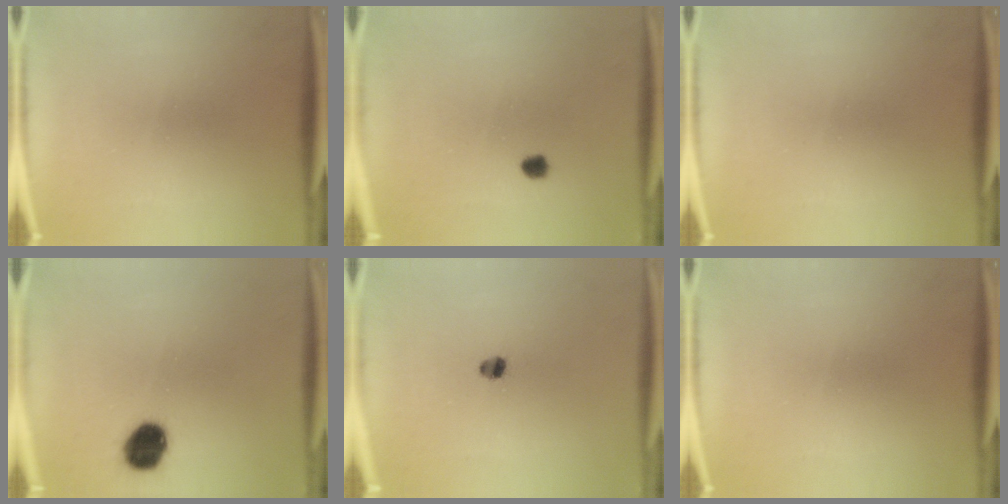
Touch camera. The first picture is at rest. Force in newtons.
{"total": 1.9}
{"total": 0.0}
{"total": 8.6}
{"total": 2.3}
{"total": 0.0}